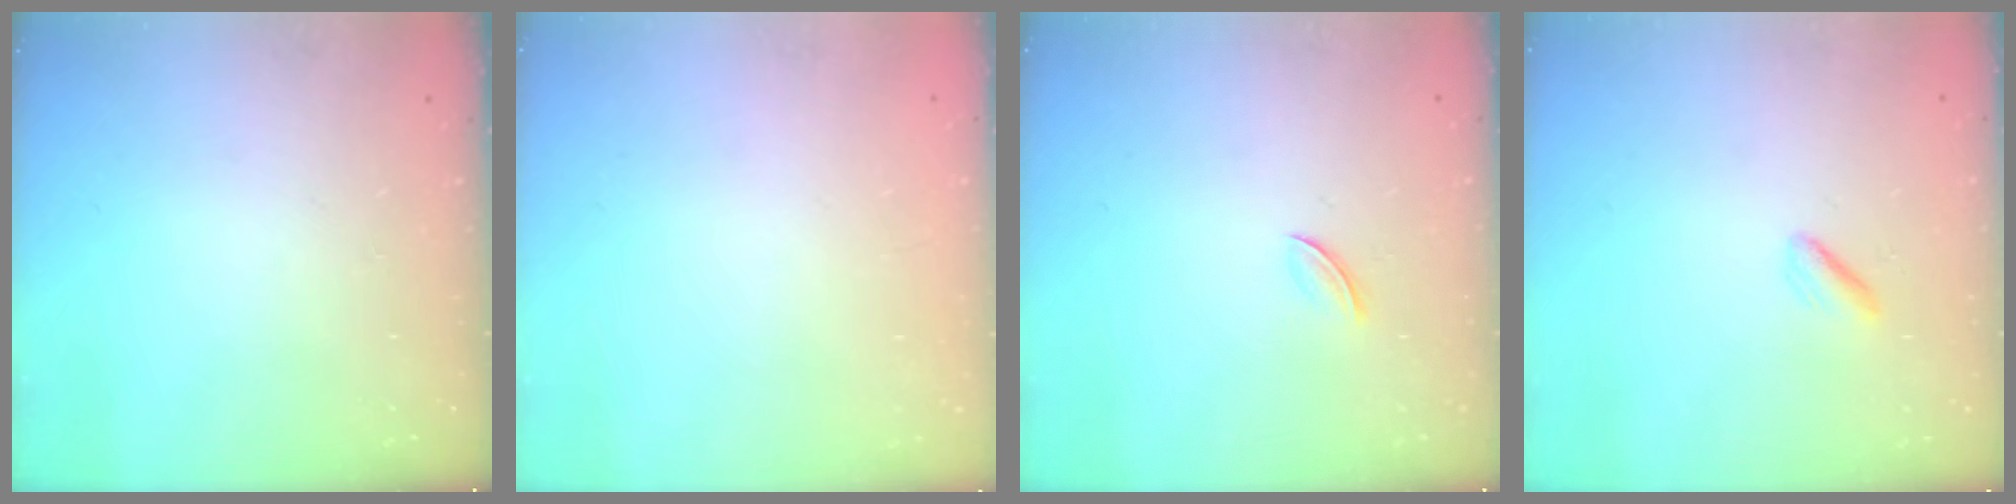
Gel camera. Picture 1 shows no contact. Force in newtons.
{"total": 2.2, "press": 2.2, "slide": 0.1}
{"total": 2.8, "press": 2.7, "slide": 0.9}
{"total": 2.0, "press": 2.0, "slide": 0.6}